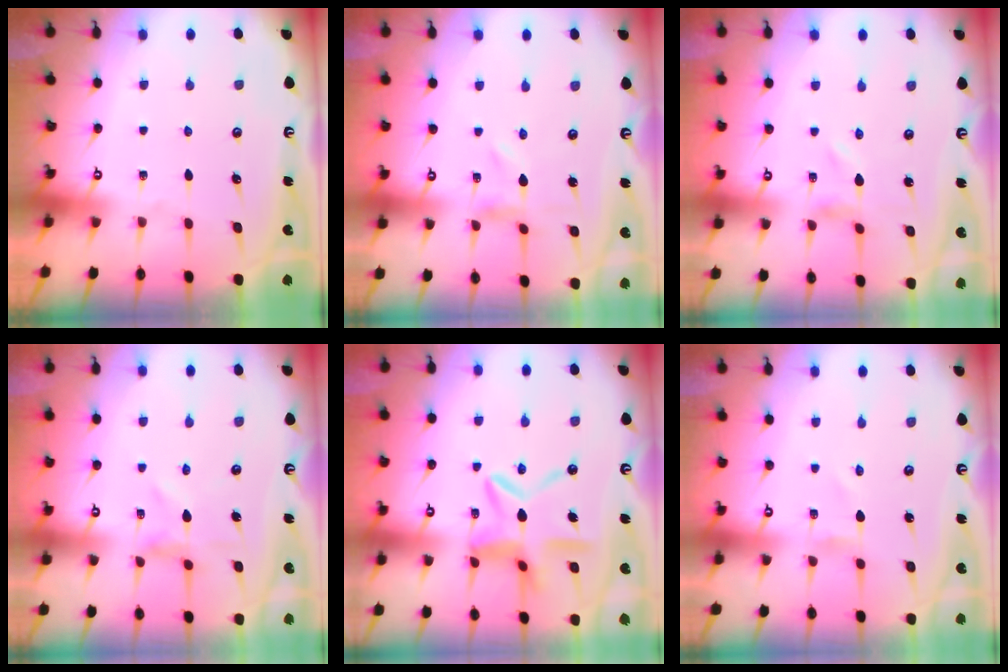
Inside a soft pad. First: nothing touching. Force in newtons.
{"total": 0.0}
{"total": 0.6, "press": 0.6, "slide": 0.2}
{"total": 3.2, "press": 3.2, "slide": 0.4}
{"total": 14.2, "press": 14.1, "slide": 1.2}
{"total": 0.0}